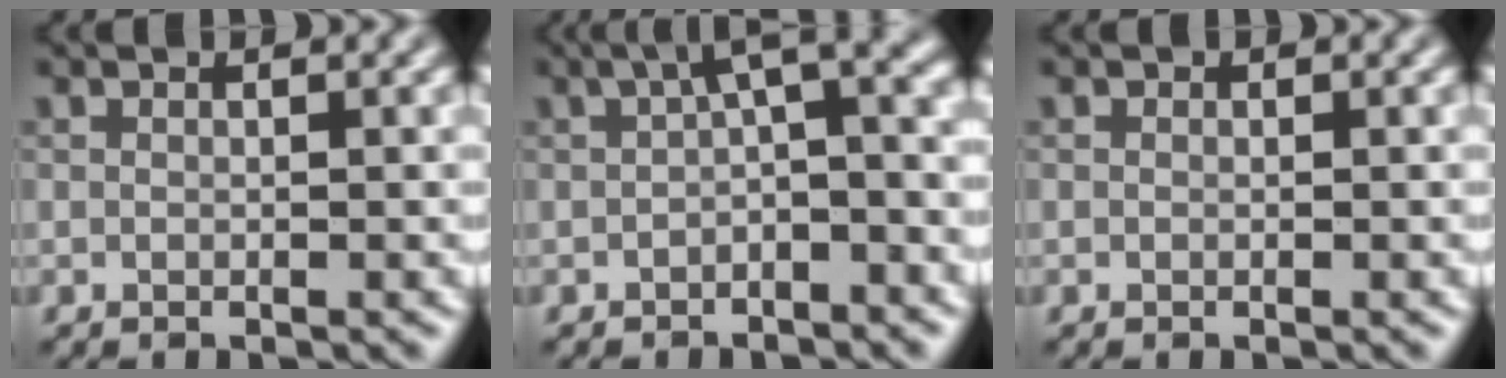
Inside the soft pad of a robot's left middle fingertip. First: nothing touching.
{"total": 4.9, "force": [0.0, 1.7, 4.7], "torque": [-0.059, 0.021, -0.013]}
{"total": 0.0}